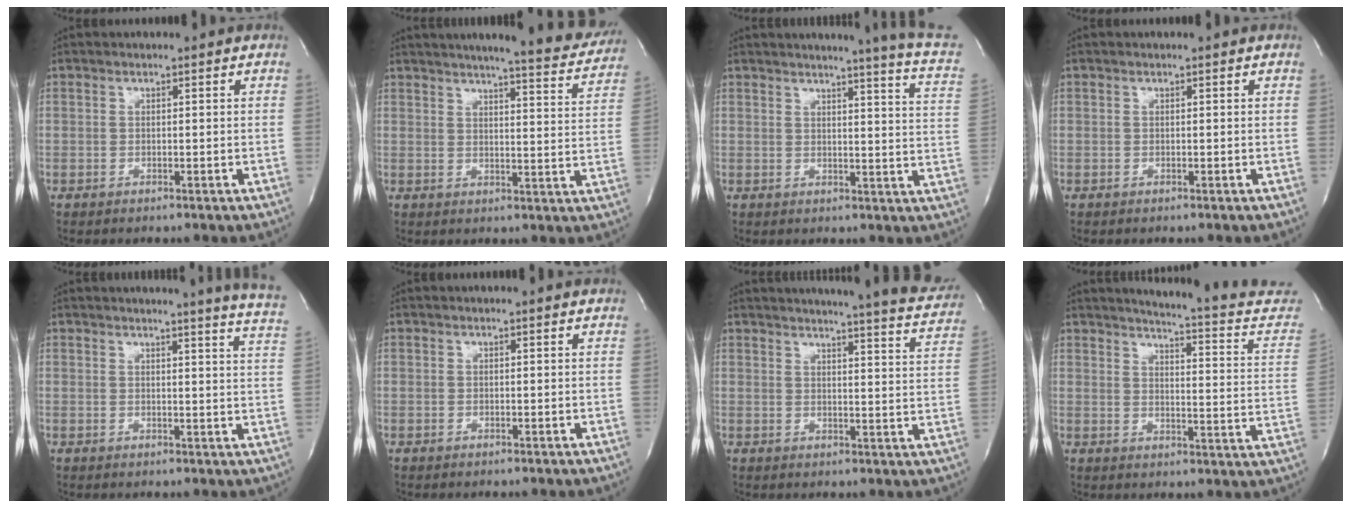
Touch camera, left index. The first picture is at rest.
{"total": 16.4, "force": [14.9, 1.2, 6.8], "torque": [-0.084, -0.044, 0.167]}
{"total": 12.4, "force": [10.2, -1.2, 7.0], "torque": [-0.096, -0.065, 0.092]}
{"total": 0.0}
{"total": 10.5, "force": [9.5, -1.4, 4.4], "torque": [-0.056, -0.077, 0.079]}
{"total": 0.0}
{"total": 20.8, "force": [19.4, 1.2, 7.5], "torque": [-0.101, -0.076, 0.212]}
{"total": 18.7, "force": [17.3, 1.0, 7.0], "torque": [-0.091, -0.085, 0.187]}